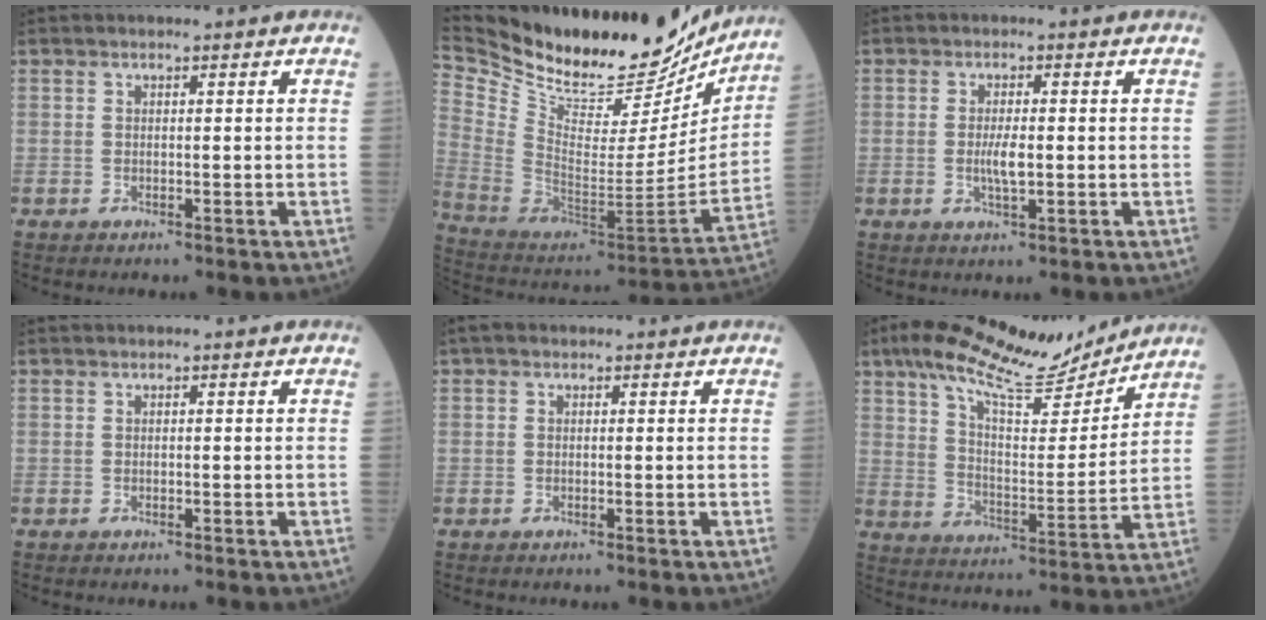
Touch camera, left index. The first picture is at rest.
{"total": 31.4, "force": [27.2, 8.1, 13.2], "torque": [-0.253, -0.059, 0.410]}
{"total": 2.9, "force": [-0.5, 0.6, 2.8], "torque": [-0.058, -0.007, -0.010]}
{"total": 0.0}
{"total": 0.7, "force": [0.2, 0.5, 0.4], "torque": [-0.009, 0.007, -0.001]}
{"total": 16.8, "force": [14.0, 3.4, 8.7], "torque": [-0.154, 0.008, 0.224]}